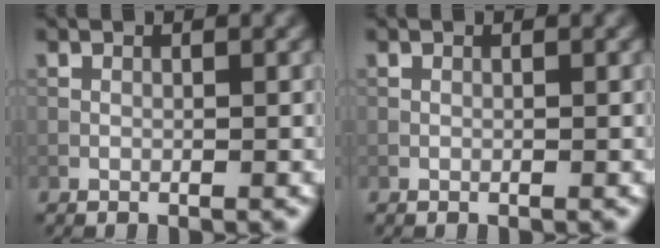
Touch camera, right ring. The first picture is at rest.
{"total": 0.0}